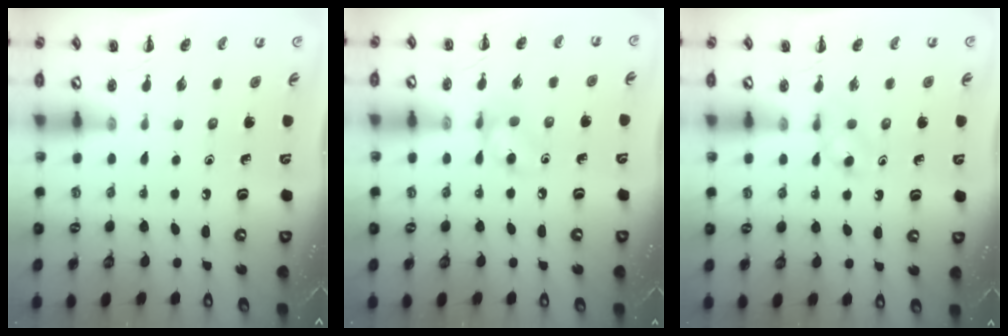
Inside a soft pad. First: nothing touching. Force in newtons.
{"total": 7.0, "press": 7.0, "slide": 0.4}
{"total": 3.3, "press": 3.1, "slide": 1.1}